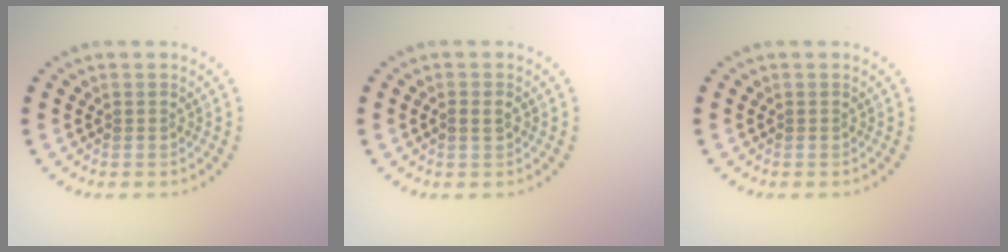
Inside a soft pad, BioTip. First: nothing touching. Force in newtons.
{"total": 1.1, "press": 1.1, "slide": 0.4}
{"total": 0.0}